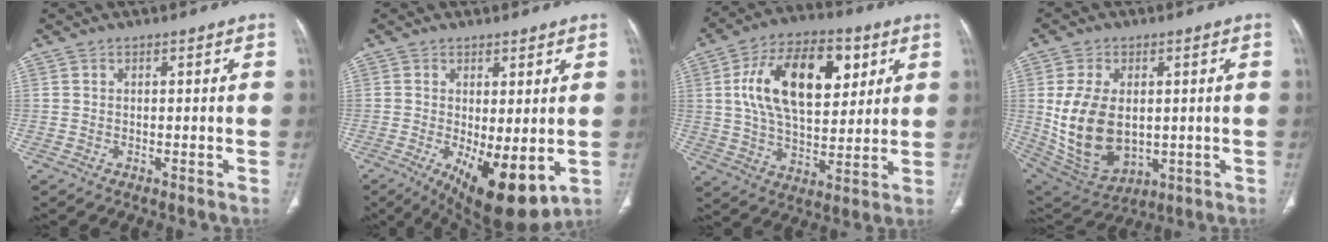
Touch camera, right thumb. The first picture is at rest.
{"total": 11.6, "force": [-2.5, 4.4, 10.4], "torque": [-0.156, -0.026, -0.020]}
{"total": 20.9, "force": [6.2, 11.3, 16.4], "torque": [-0.249, -0.007, 0.102]}
{"total": 15.7, "force": [0.3, 10.2, 12.0], "torque": [-0.217, -0.011, 0.035]}